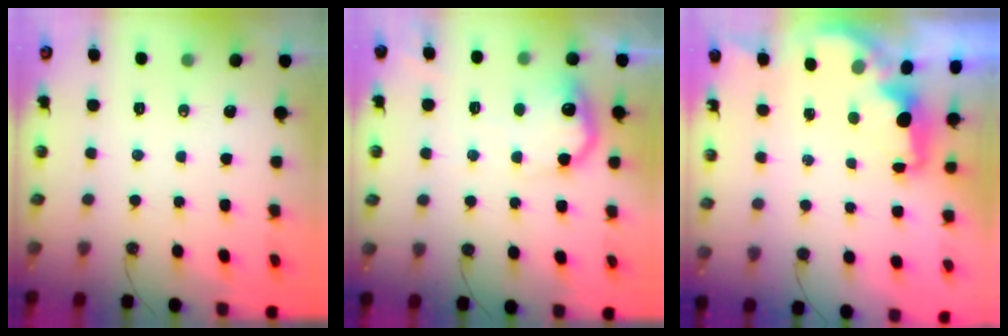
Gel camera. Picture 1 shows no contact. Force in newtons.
{"total": 13.0, "press": 13.0, "slide": 0.7}
{"total": 2.2, "press": 2.1, "slide": 0.7}